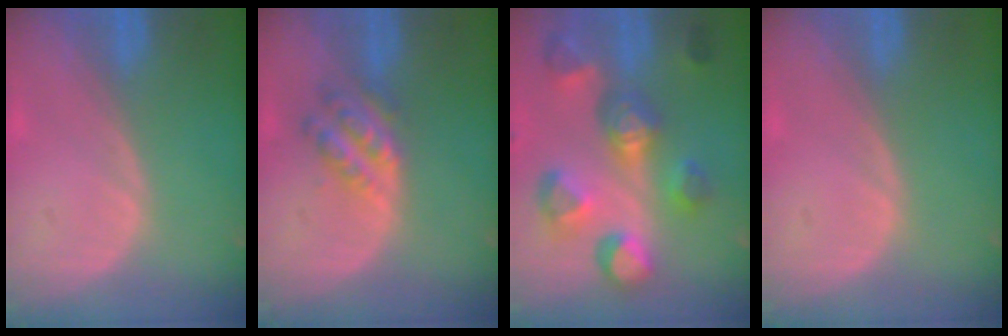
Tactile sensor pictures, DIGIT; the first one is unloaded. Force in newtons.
{"total": 5.4, "press": 4.9, "slide": 2.2}
{"total": 11.0, "press": 10.0, "slide": 4.6}
{"total": 0.0}